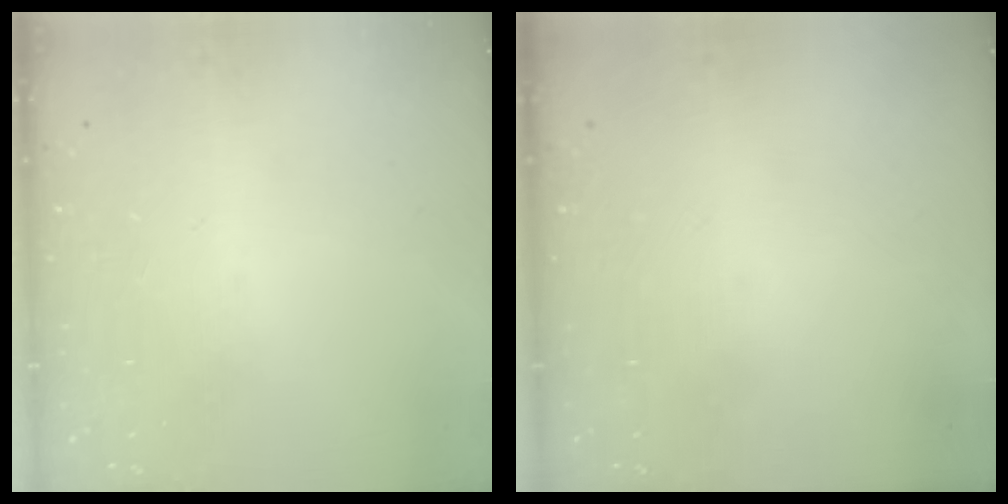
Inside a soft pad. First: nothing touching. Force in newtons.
{"total": 0.0}